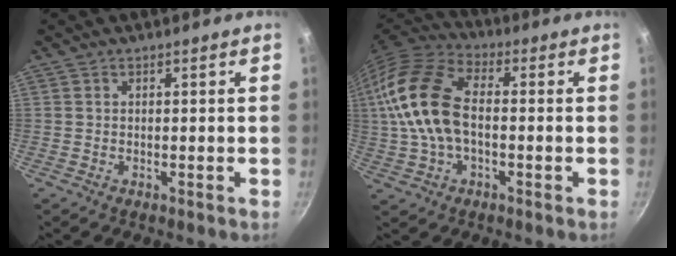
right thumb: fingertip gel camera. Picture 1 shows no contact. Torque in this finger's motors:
{"motor_torque": [-0.45, 1.85, 2.19, -0.16, 0.30]}